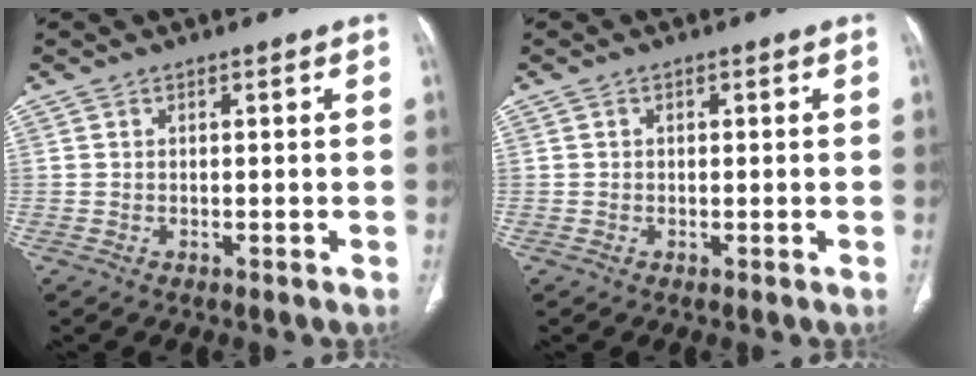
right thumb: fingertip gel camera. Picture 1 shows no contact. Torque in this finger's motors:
{"motor_torque": [0.03, -0.09, -0.33, 0.07, 0.06]}